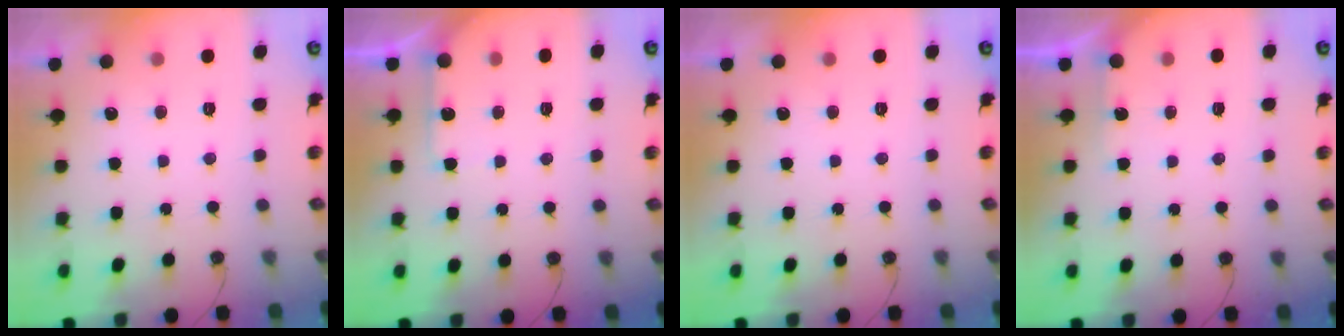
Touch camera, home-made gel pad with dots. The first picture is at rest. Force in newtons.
{"total": 3.9, "press": 3.8, "slide": 0.5}
{"total": 0.0}
{"total": 2.1, "press": 2.1, "slide": 0.2}